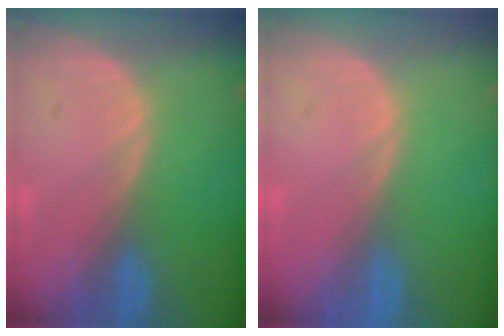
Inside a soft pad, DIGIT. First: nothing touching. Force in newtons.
{"total": 0.0}